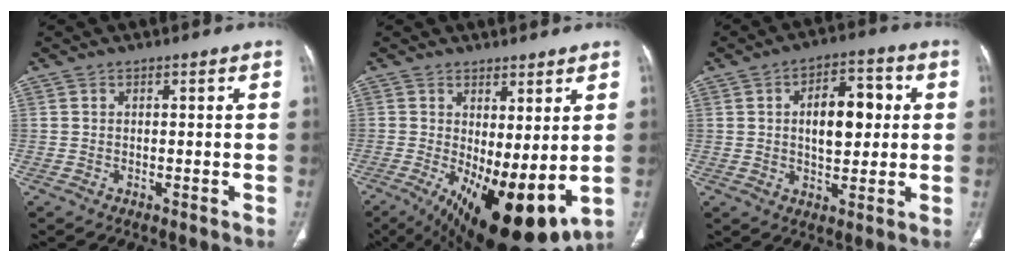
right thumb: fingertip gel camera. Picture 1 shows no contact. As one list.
[{"total": 16.0, "force": [-1.8, 6.2, 14.6], "torque": [-0.240, -0.029, -0.004]}, {"total": 11.1, "force": [1.7, 6.0, 9.2], "torque": [-0.112, 0.011, 0.026]}]